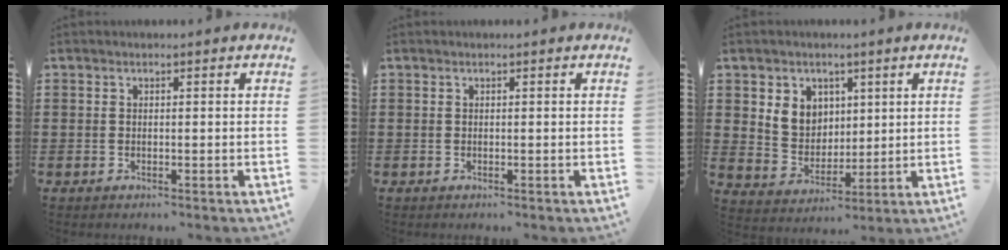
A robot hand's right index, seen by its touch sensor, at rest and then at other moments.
{"total": 0.0}
{"total": 5.9, "force": [2.3, 5.2, 1.4], "torque": [-0.047, 0.010, 0.042]}